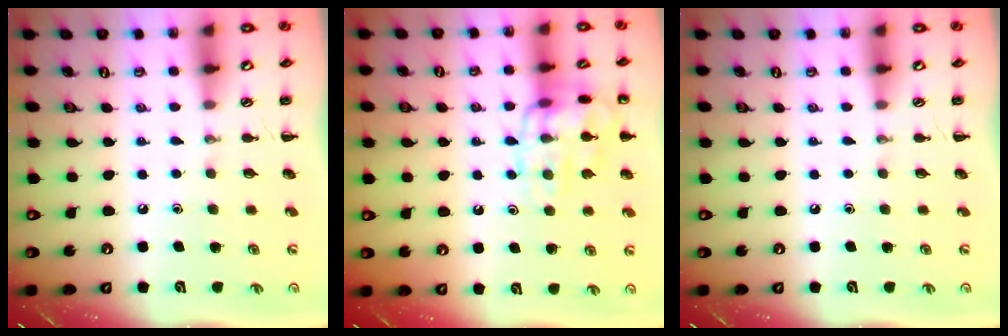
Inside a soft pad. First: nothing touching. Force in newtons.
{"total": 15.2, "press": 15.1, "slide": 0.5}
{"total": 0.0}